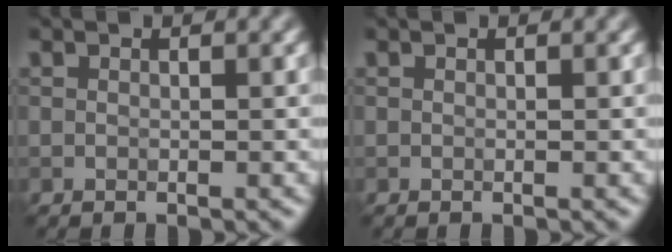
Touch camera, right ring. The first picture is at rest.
{"total": 0.0}